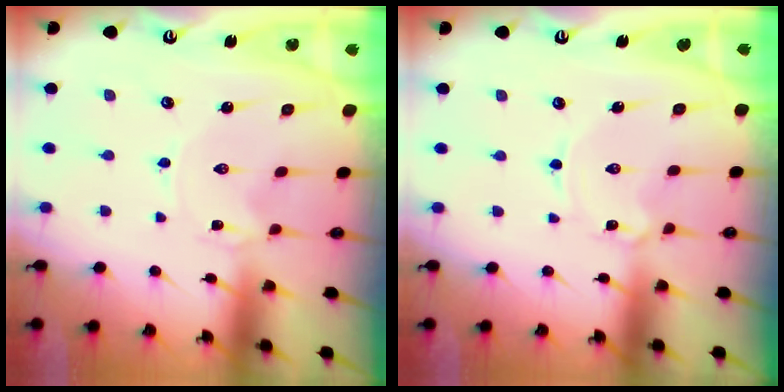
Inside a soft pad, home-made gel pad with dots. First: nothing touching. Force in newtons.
{"total": 1.6, "press": 1.5, "slide": 0.1}